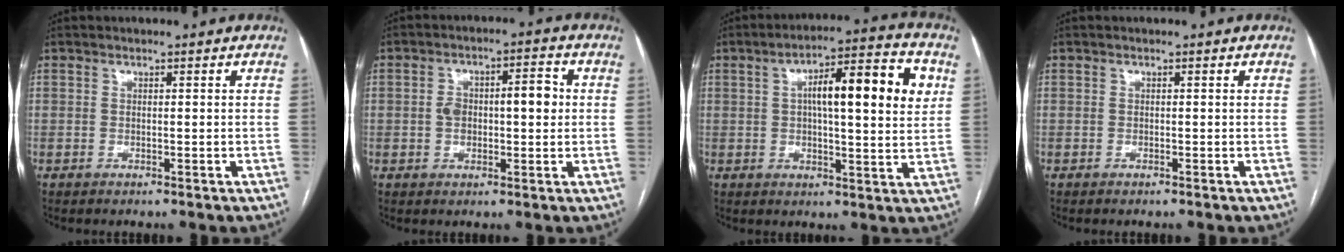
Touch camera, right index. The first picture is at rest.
{"total": 7.1, "force": [0.5, 3.1, 6.4], "torque": [-0.108, 0.031, 0.012]}
{"total": 14.0, "force": [3.4, 2.8, 13.3], "torque": [-0.200, 0.030, 0.047]}
{"total": 0.0}